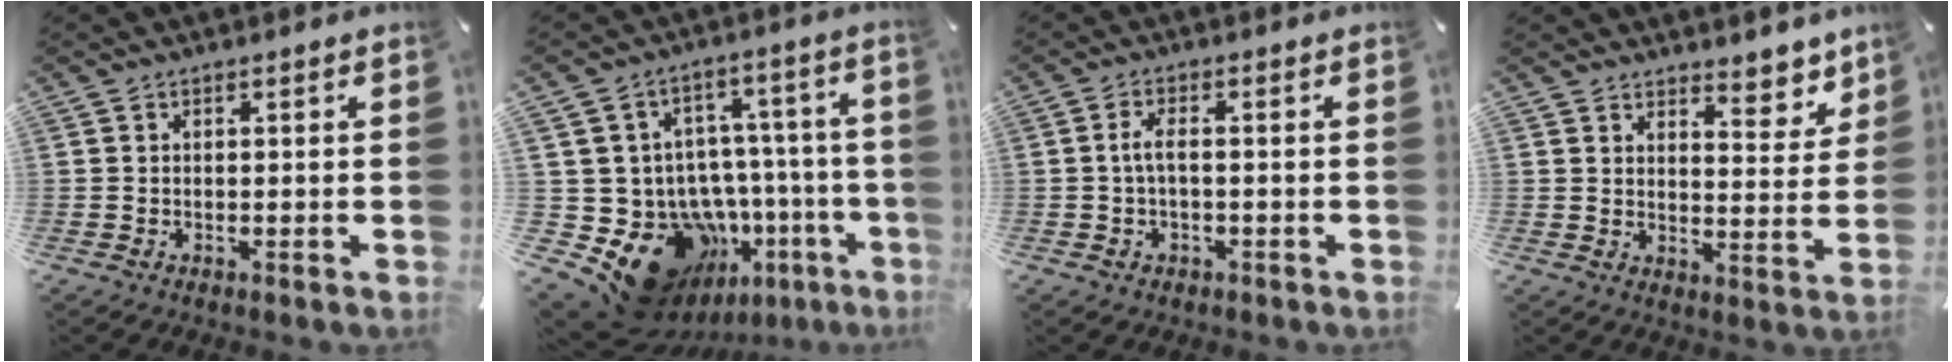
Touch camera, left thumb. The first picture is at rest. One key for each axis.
{"total": 20.2, "fx": -10.2, "fy": 13.7, "fz": 10.8, "tx": -0.162, "ty": 0.041, "tz": -0.131}
{"total": 3.8, "fx": -0.3, "fy": 1.8, "fz": 3.3, "tx": -0.069, "ty": 0.005, "tz": -0.008}
{"total": 6.9, "fx": 5.9, "fy": 3.2, "fz": 1.6, "tx": 0.002, "ty": -0.055, "tz": 0.101}